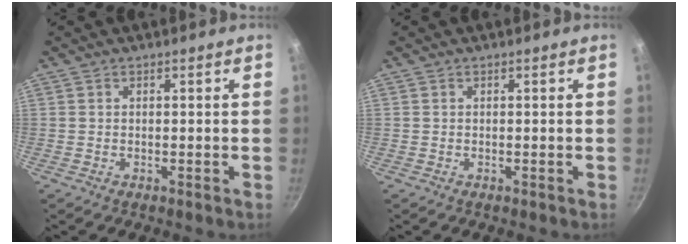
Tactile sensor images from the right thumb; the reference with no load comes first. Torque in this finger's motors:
{"motor_torque": [0.00, 0.00, 0.00, 0.00, 0.00]}